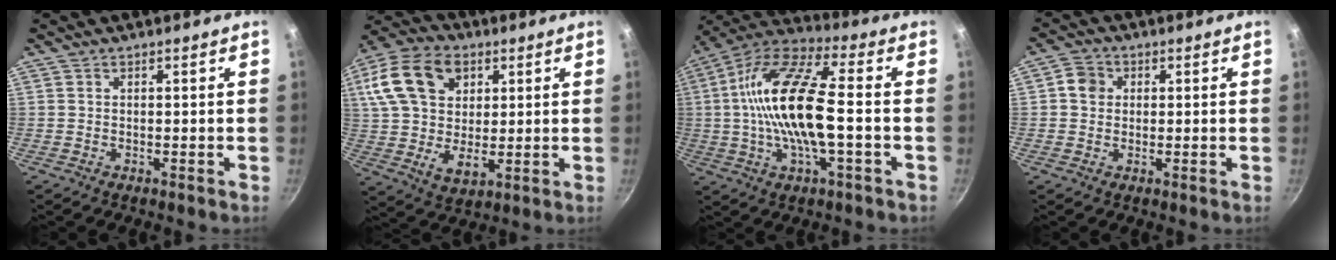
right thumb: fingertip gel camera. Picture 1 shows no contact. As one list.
[{"total": 20.1, "force": [6.3, 14.1, 12.9], "torque": [-0.227, 0.001, 0.106]}, {"total": 19.1, "force": [-0.9, 6.5, 18.0], "torque": [-0.339, 0.033, -0.035]}, {"total": 3.7, "force": [0.6, 3.4, 1.5], "torque": [-0.011, 0.004, -0.001]}]